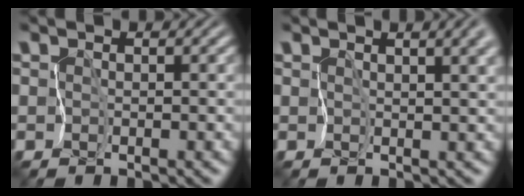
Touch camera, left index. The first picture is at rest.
{"total": 8.0, "force": [3.6, 3.6, 6.1], "torque": [-0.067, 0.023, 0.036]}